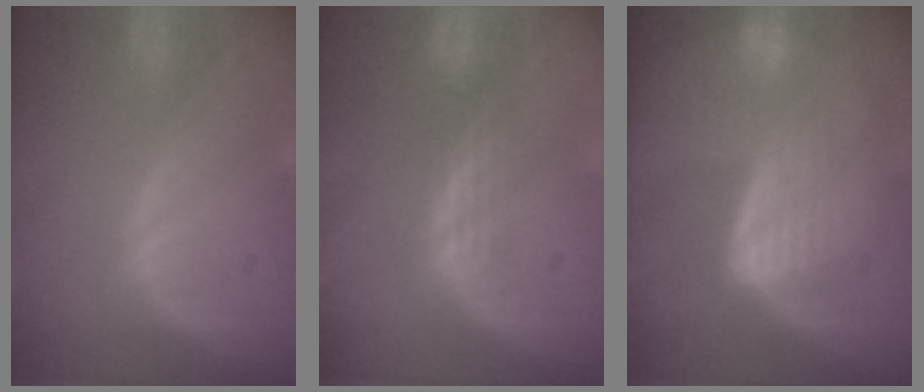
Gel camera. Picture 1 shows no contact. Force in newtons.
{"total": 2.2, "press": 2.2, "slide": 0.2}
{"total": 7.2, "press": 6.0, "slide": 4.0}